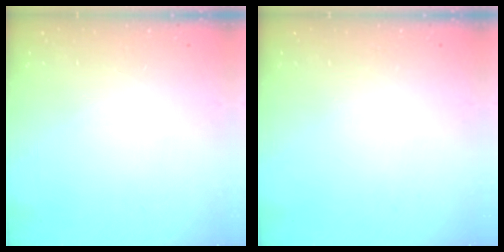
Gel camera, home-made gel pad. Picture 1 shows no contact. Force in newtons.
{"total": 0.0}